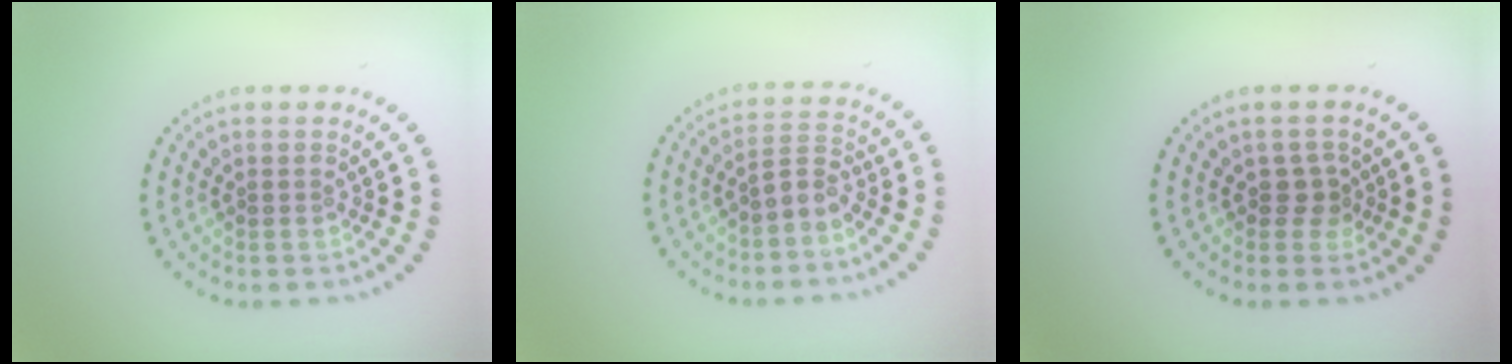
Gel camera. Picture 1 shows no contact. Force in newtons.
{"total": 1.8, "press": 1.4, "slide": 1.2}
{"total": 1.5, "press": 1.3, "slide": 0.9}